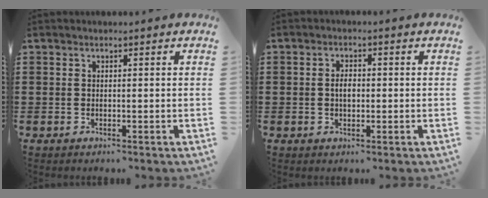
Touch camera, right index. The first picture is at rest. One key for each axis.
{"total": 2.4, "fx": -0.1, "fy": 1.1, "fz": 2.2, "tx": -0.043, "ty": 0.003, "tz": -0.003}